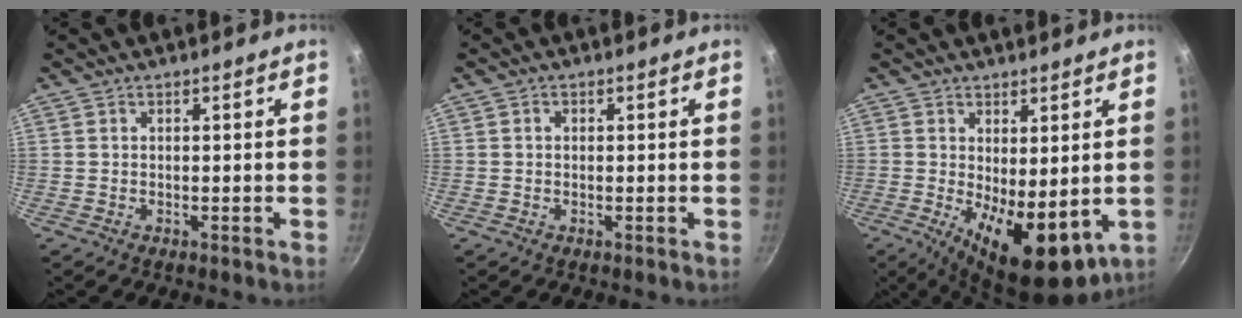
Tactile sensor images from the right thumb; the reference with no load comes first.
{"total": 1.0, "force": [0.1, 0.9, 0.5], "torque": [-0.008, 0.006, 0.001]}
{"total": 12.2, "force": [-1.1, 5.3, 10.9], "torque": [-0.142, -0.017, -0.004]}